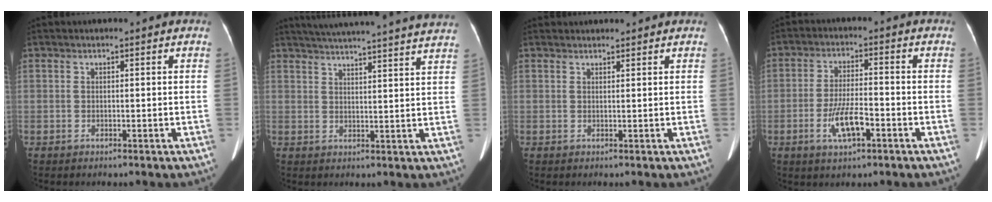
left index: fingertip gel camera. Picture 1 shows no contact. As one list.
[{"total": 25.3, "force": [23.6, -0.4, 9.2], "torque": [-0.141, -0.038, 0.294]}, {"total": 3.5, "force": [3.4, 0.6, 0.8], "torque": [-0.007, 0.016, 0.042]}, {"total": 6.4, "force": [-3.2, 1.4, 5.4], "torque": [-0.105, -0.009, -0.052]}]